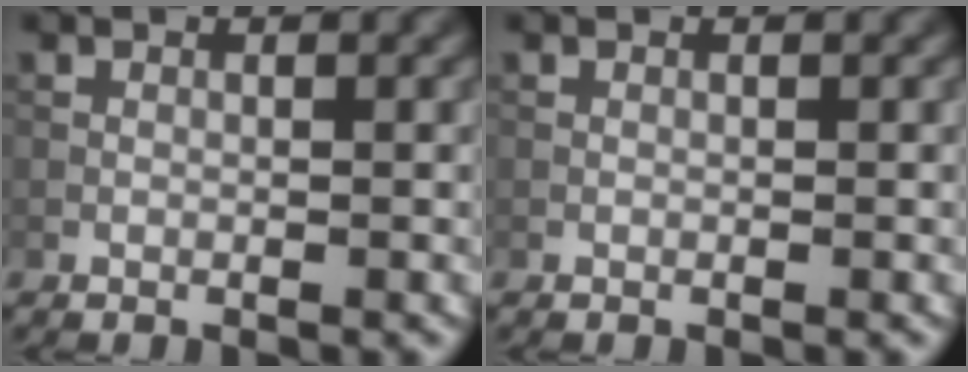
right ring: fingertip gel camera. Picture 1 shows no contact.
{"total": 0.0}